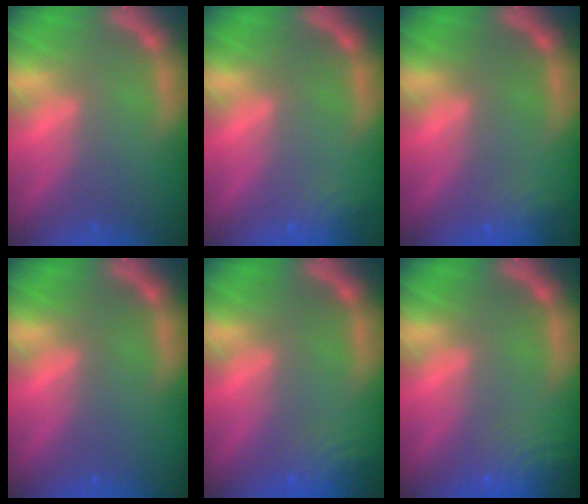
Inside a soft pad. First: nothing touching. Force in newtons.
{"total": 2.4}
{"total": 3.0}
{"total": 0.0}
{"total": 4.6}
{"total": 6.5}